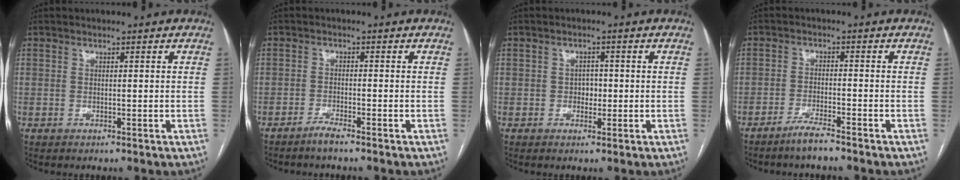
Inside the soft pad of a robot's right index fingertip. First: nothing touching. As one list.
[{"total": 2.1, "force": [-1.9, -0.2, 1.0], "torque": [-0.026, -0.003, -0.038]}, {"total": 2.0, "force": [-0.3, 1.5, 1.3], "torque": [-0.014, 0.006, -0.004]}, {"total": 3.7, "force": [-3.1, 0.0, 2.0], "torque": [-0.042, -0.006, -0.062]}]